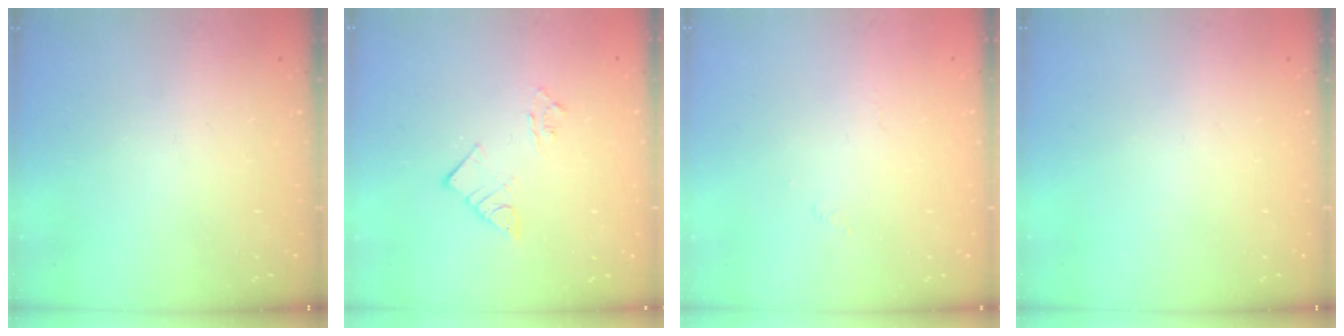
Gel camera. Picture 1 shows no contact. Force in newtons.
{"total": 5.5, "press": 5.5, "slide": 0.4}
{"total": 1.7, "press": 1.6, "slide": 0.4}
{"total": 0.0}